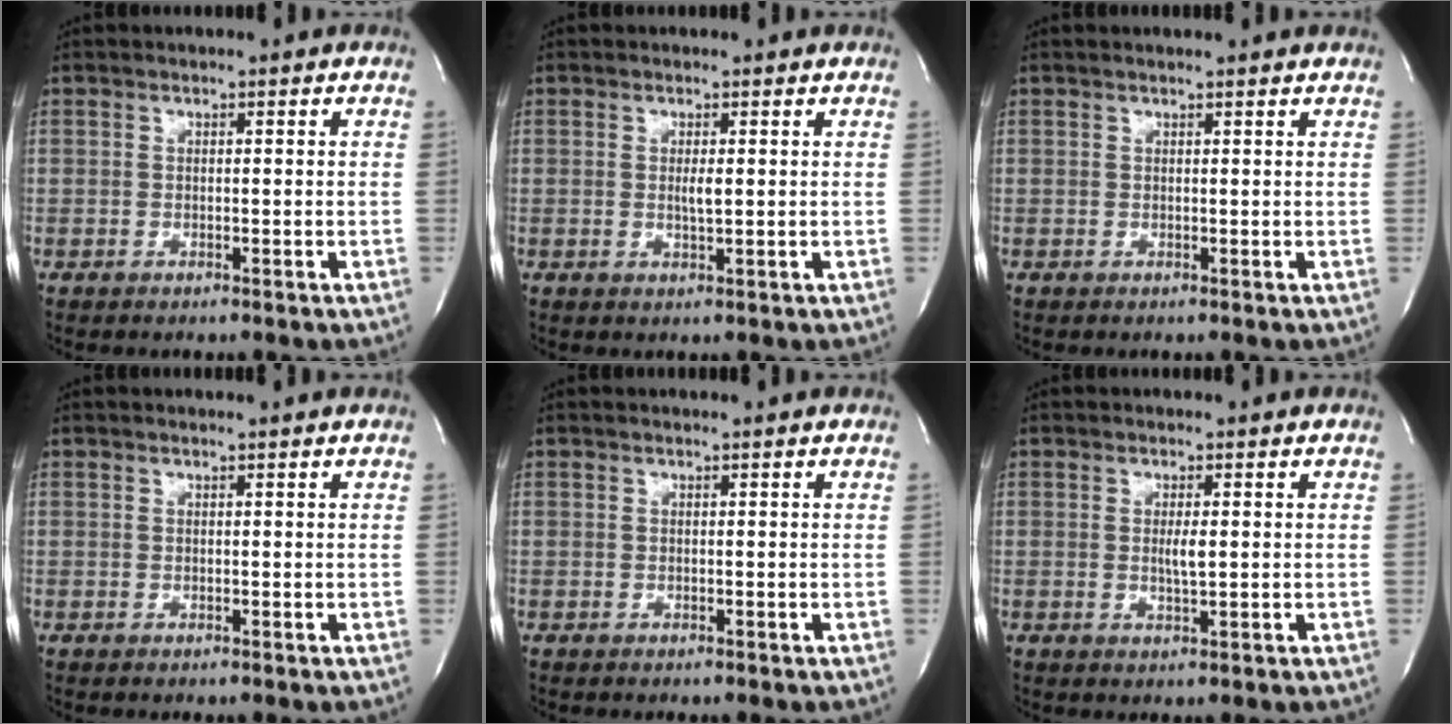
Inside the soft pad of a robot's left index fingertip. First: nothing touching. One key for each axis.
{"total": 1.6, "fx": 0.2, "fy": 0.2, "fz": 1.6, "tx": -0.033, "ty": -0.004, "tz": 0.003}
{"total": 3.3, "fx": 3.2, "fy": 0.2, "fz": 0.9, "tx": -0.015, "ty": 0.012, "tz": 0.030}
{"total": 1.3, "fx": 1.2, "fy": -0.1, "fz": 0.3, "tx": -0.010, "ty": 0.003, "tz": 0.015}
{"total": 1.6, "fx": 1.6, "fy": 0.2, "fz": 0.3, "tx": -0.014, "ty": 0.011, "tz": 0.012}
{"total": 2.0, "fx": 0.2, "fy": 0.2, "fz": 2.0, "tx": -0.039, "ty": -0.004, "tz": 0.004}